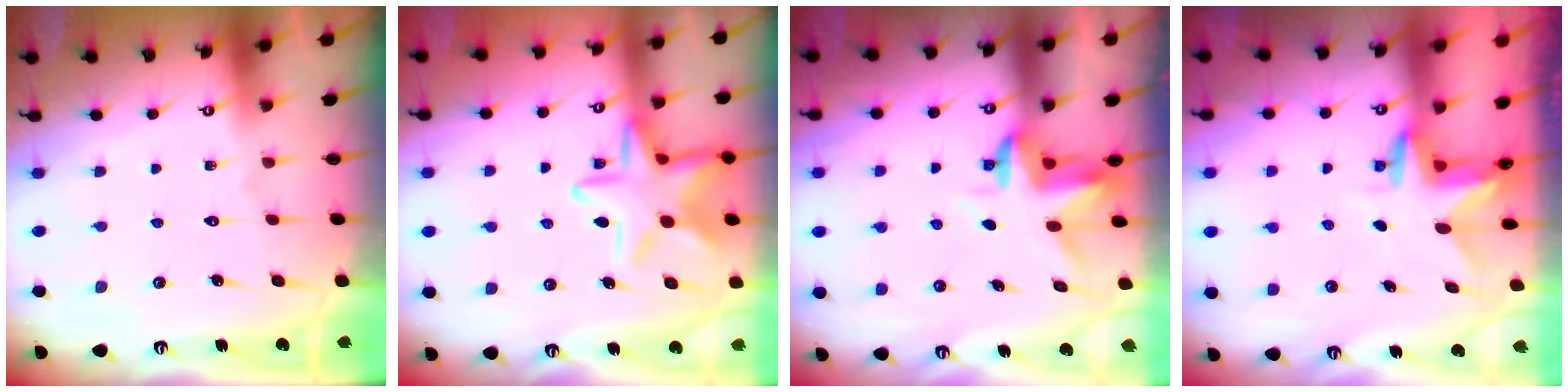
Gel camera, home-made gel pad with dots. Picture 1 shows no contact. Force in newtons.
{"total": 14.9, "press": 14.9, "slide": 0.9}
{"total": 3.6, "press": 3.6, "slide": 0.2}
{"total": 2.9, "press": 2.9, "slide": 0.1}